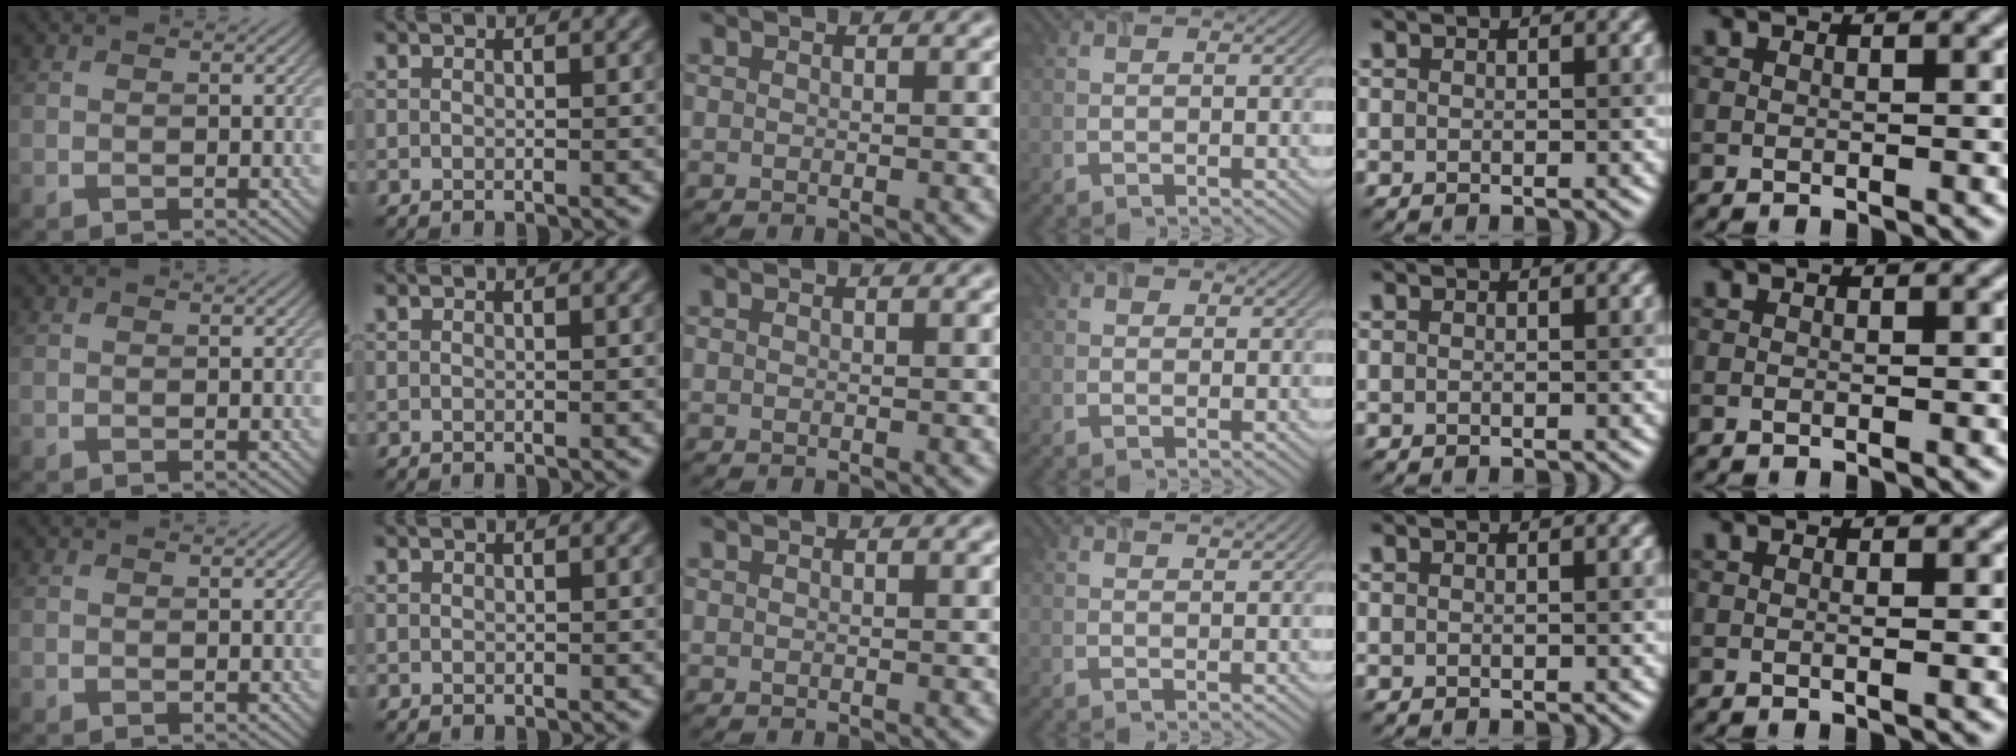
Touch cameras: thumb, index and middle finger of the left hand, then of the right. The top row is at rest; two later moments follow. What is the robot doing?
{"motion": "screw", "object": "timer"}